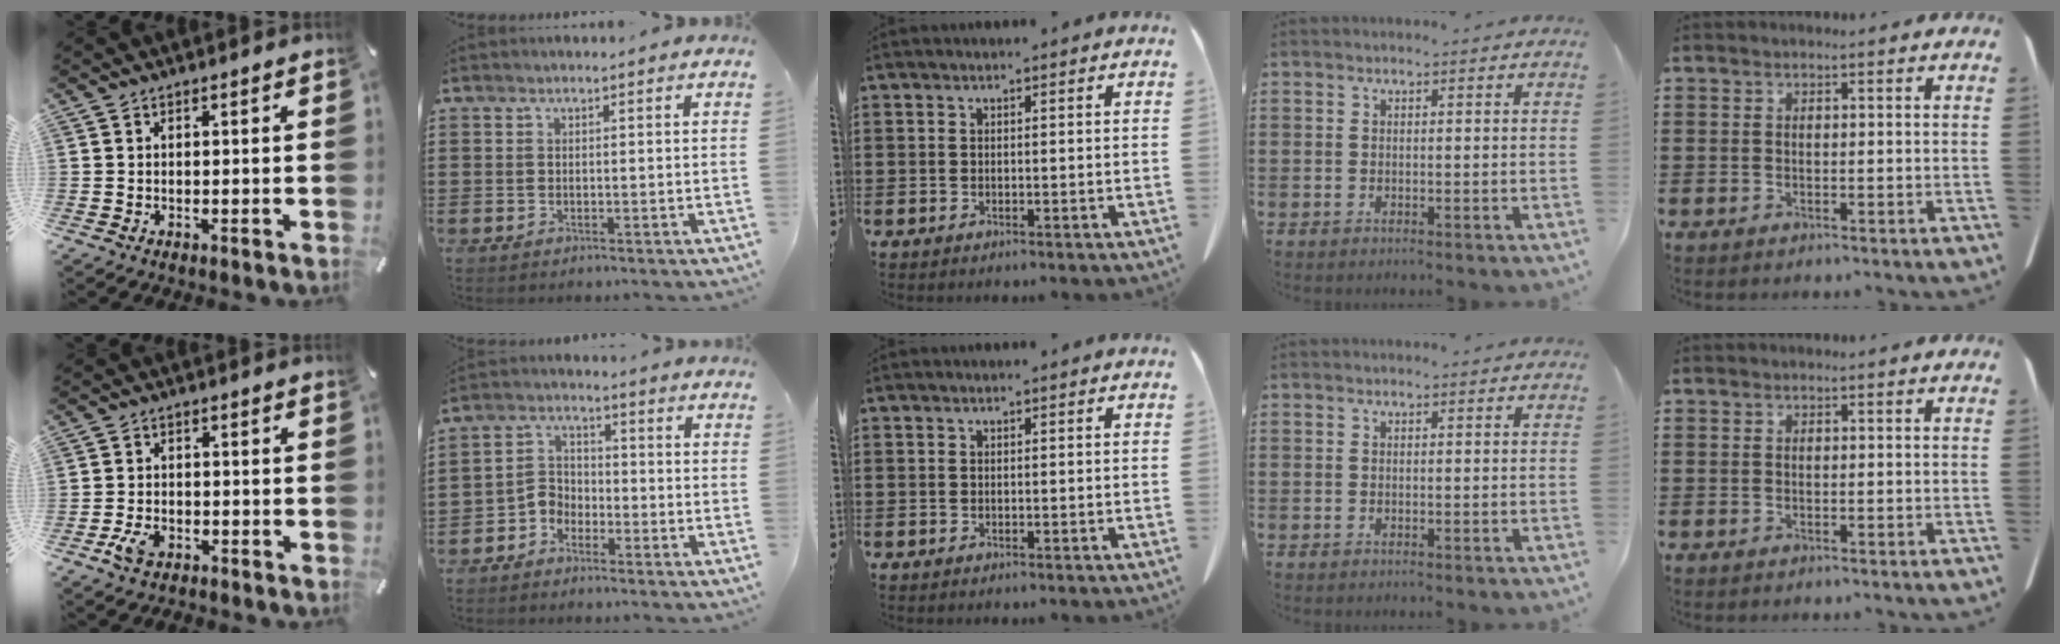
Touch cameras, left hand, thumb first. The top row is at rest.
{"thumb": {"total": 4.2, "force": [-2.5, 2.4, 2.4], "torque": [-0.059, 0.005, -0.049]}, "index": {"total": 4.0, "force": [-3.2, 2.1, 0.8], "torque": [-0.030, 0.007, -0.070]}}